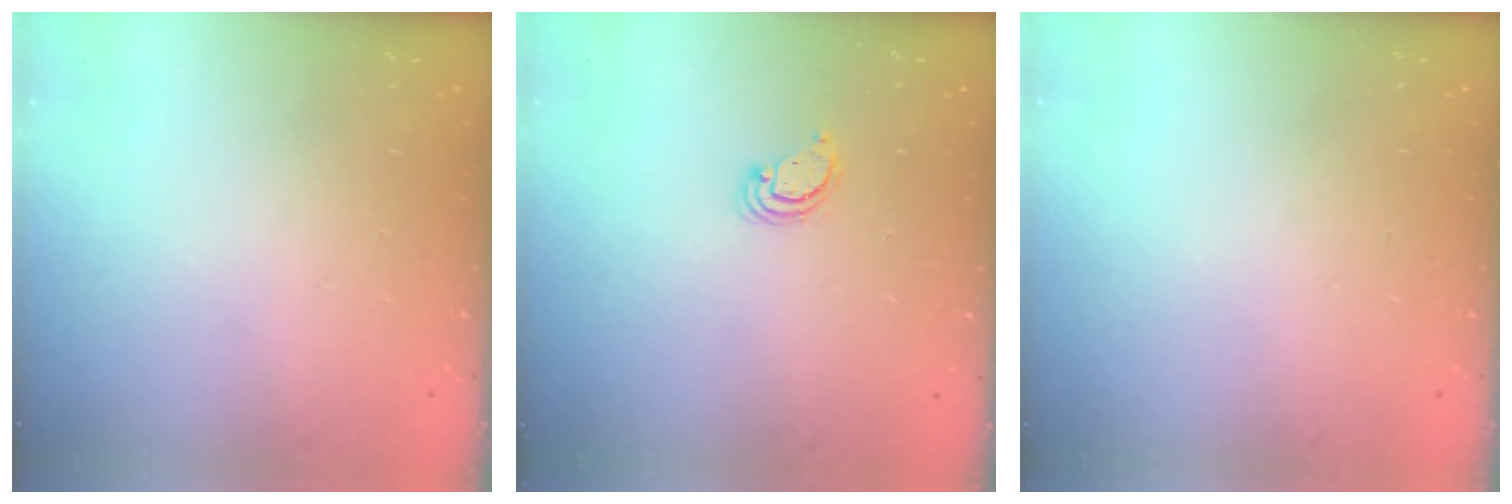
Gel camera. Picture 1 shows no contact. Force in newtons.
{"total": 2.3, "press": 2.3, "slide": 0.2}
{"total": 0.0}